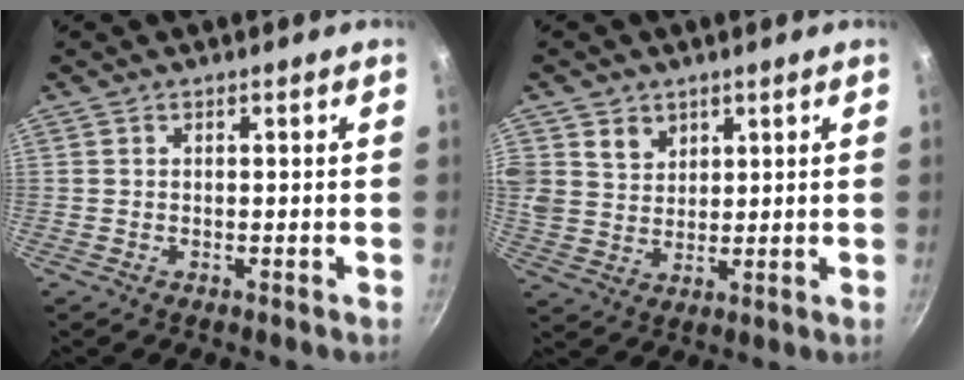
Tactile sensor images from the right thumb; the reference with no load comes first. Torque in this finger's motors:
{"motor_torque": [-0.43, 1.59, 0.62, -0.10, 0.21]}